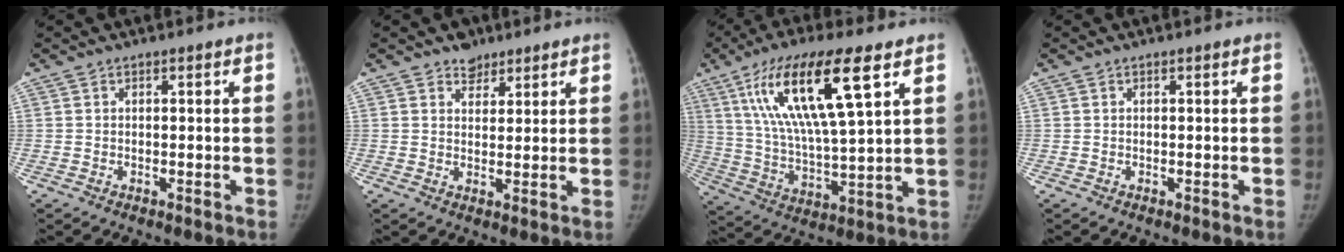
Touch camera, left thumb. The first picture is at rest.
{"total": 3.8, "force": [2.8, 2.5, 0.7], "torque": [0.013, -0.017, 0.041]}
{"total": 19.9, "force": [9.0, 4.5, 17.2], "torque": [-0.325, -0.025, 0.163]}
{"total": 0.0}